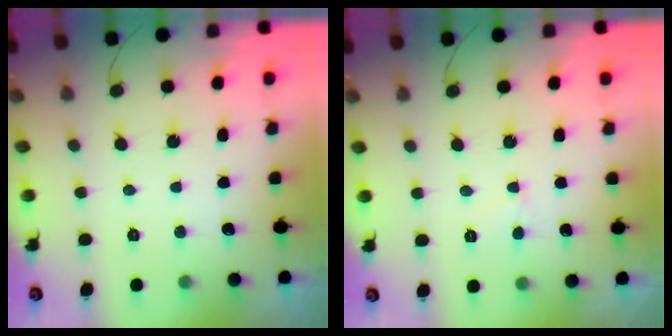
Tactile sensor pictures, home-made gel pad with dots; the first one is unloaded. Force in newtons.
{"total": 3.9, "press": 3.9, "slide": 0.4}